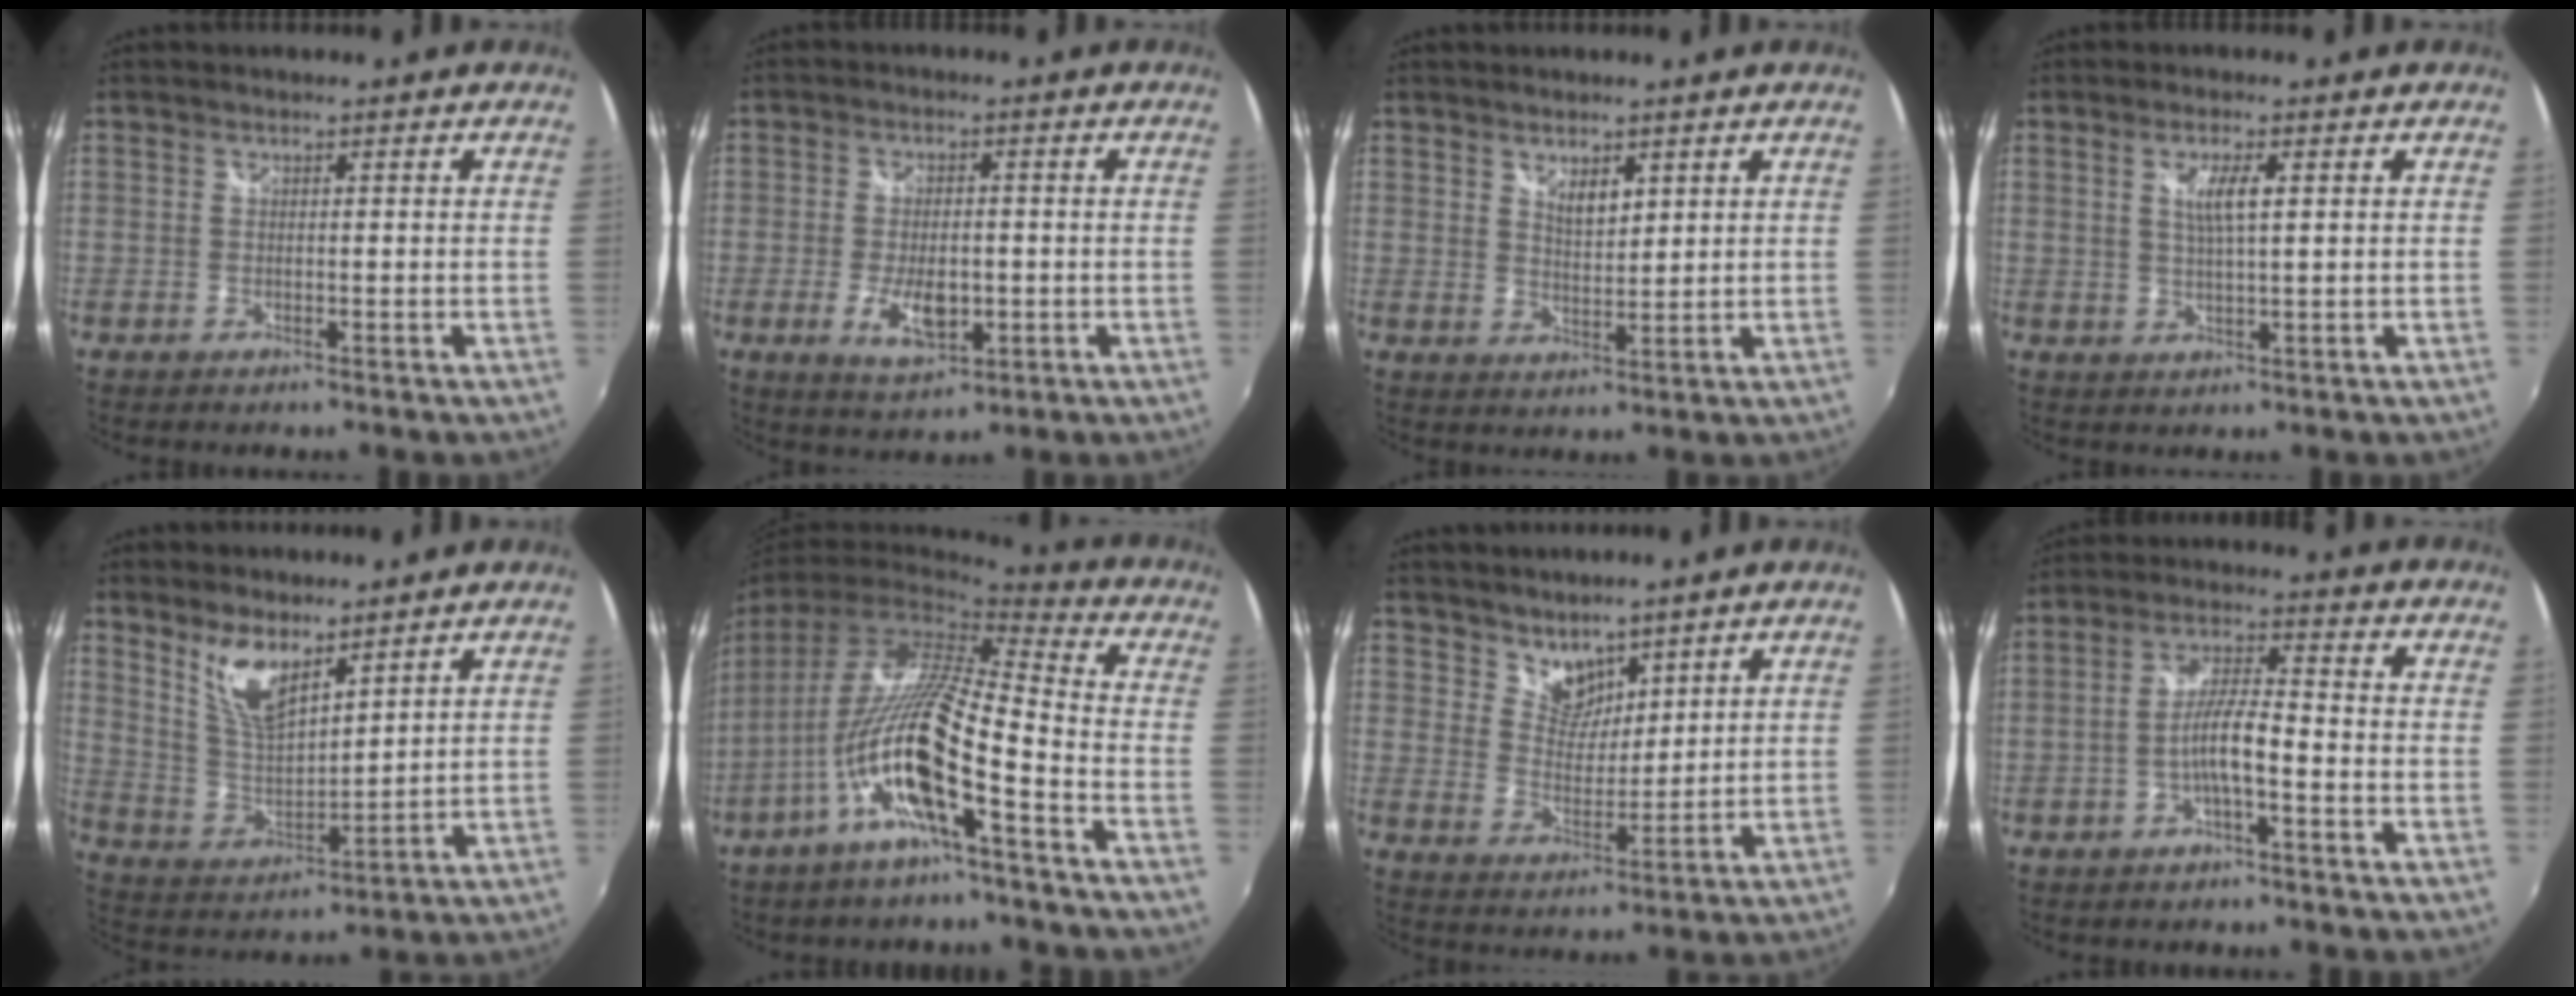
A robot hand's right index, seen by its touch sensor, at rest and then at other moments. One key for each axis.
{"total": 7.2, "fx": -2.0, "fy": 3.6, "fz": 5.9, "tx": -0.118, "ty": -0.007, "tz": -0.029}
{"total": 3.7, "fx": 2.3, "fy": 1.6, "fz": 2.4, "tx": -0.037, "ty": -0.004, "tz": 0.039}
{"total": 3.9, "fx": 1.2, "fy": 0.5, "fz": 3.7, "tx": -0.070, "ty": -0.003, "tz": 0.021}
{"total": 9.4, "fx": 6.5, "fy": 3.3, "fz": 6.0, "tx": -0.116, "ty": -0.006, "tz": 0.133}
{"total": 16.2, "fx": -6.2, "fy": 2.3, "fz": 14.7, "tx": -0.263, "ty": -0.017, "tz": -0.123}
{"total": 6.3, "fx": 5.2, "fy": 3.2, "fz": 1.5, "tx": -0.011, "ty": 0.002, "tz": 0.098}
{"total": 6.0, "fx": -2.5, "fy": 0.7, "fz": 5.4, "tx": -0.107, "ty": 0.012, "tz": -0.043}